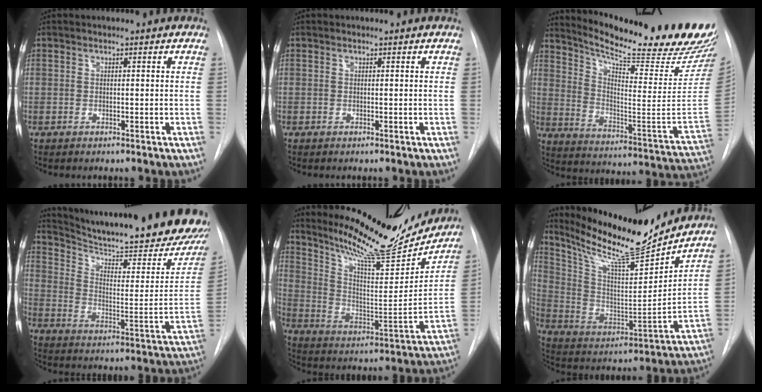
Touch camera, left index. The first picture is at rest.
{"total": 0.0}
{"total": 26.5, "force": [23.2, 2.1, 12.7], "torque": [-0.204, -0.099, 0.313]}
{"total": 29.1, "force": [24.0, 3.8, 16.0], "torque": [-0.248, -0.074, 0.317]}
{"total": 21.0, "force": [19.4, 2.7, 7.6], "torque": [-0.129, -0.056, 0.288]}
{"total": 19.7, "force": [18.0, 1.2, 8.1], "torque": [-0.155, -0.034, 0.299]}